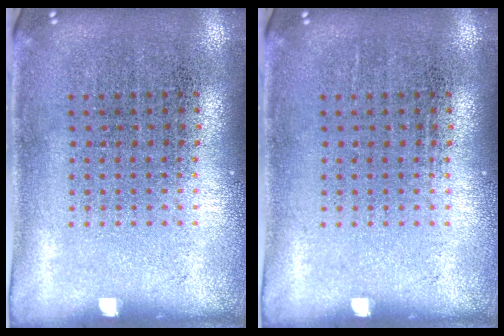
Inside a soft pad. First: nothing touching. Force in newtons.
{"total": 0.0}